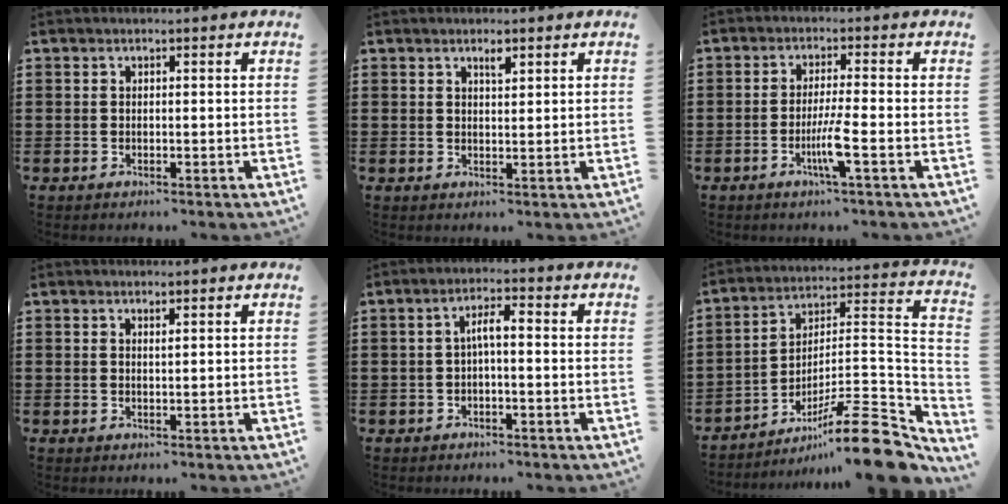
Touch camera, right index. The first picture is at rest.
{"total": 1.7, "force": [1.1, 0.5, 1.2], "torque": [-0.017, 0.000, 0.017]}
{"total": 4.8, "force": [-2.0, -0.4, 4.4], "torque": [-0.089, -0.017, -0.040]}
{"total": 0.6, "force": [0.5, 0.0, 0.4], "torque": [-0.008, 0.000, 0.009]}
{"total": 3.2, "force": [-0.3, 0.7, 3.1], "torque": [-0.058, 0.008, -0.010]}
{"total": 14.2, "force": [-9.9, 2.4, 10.0], "torque": [-0.133, 0.031, -0.174]}